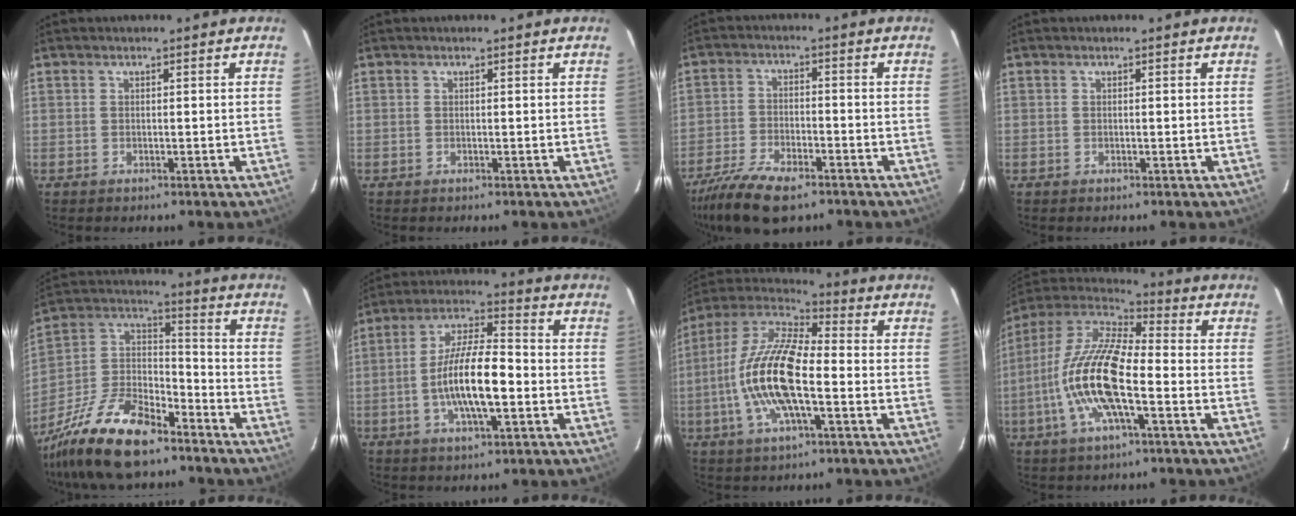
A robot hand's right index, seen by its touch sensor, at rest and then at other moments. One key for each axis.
{"total": 0.0}
{"total": 12.8, "fx": -9.5, "fy": 4.7, "fz": 7.2, "tx": -0.176, "ty": -0.024, "tz": -0.177}
{"total": 0.0}
{"total": 19.7, "fx": -13.7, "fy": 8.3, "fz": 11.4, "tx": -0.249, "ty": 0.007, "tz": -0.248}
{"total": 12.9, "fx": -2.9, "fy": 3.6, "fz": 12.1, "tx": -0.234, "ty": 0.004, "tz": -0.056}
{"total": 17.1, "fx": -3.5, "fy": 5.8, "fz": 15.7, "tx": -0.315, "ty": 0.001, "tz": -0.079}
{"total": 17.4, "fx": -4.6, "fy": 5.2, "fz": 16.0, "tx": -0.321, "ty": -0.003, "tz": -0.100}